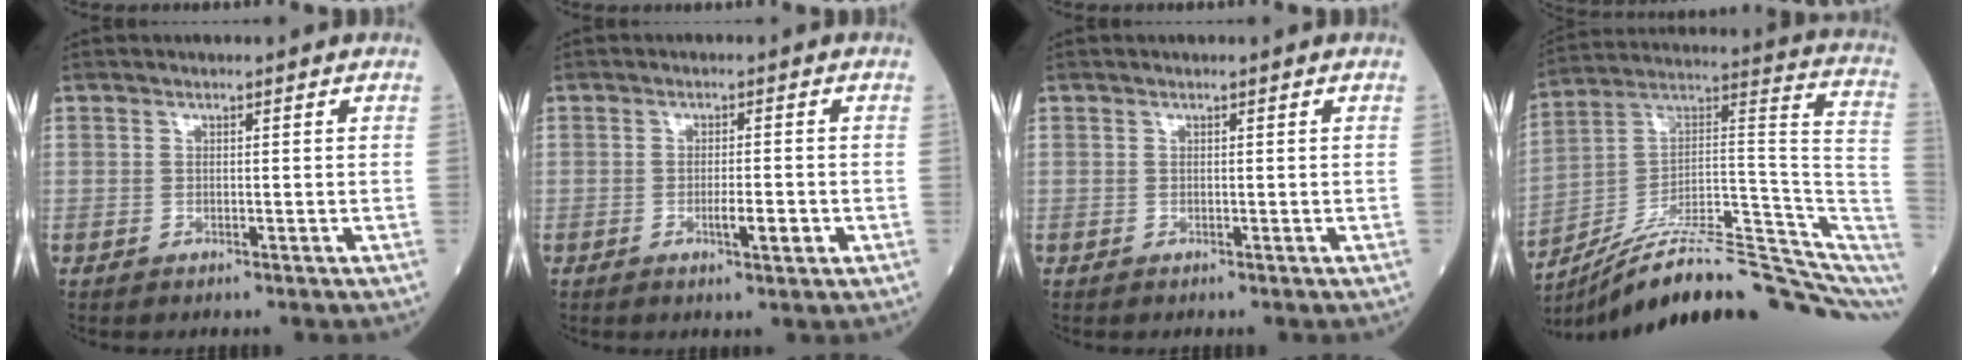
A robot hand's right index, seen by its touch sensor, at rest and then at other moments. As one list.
[{"total": 3.1, "force": [-1.0, 0.5, 2.9], "torque": [-0.046, -0.001, -0.014]}, {"total": 0.0}, {"total": 23.4, "force": [-17.1, 3.3, 15.6], "torque": [-0.172, 0.058, -0.264]}]